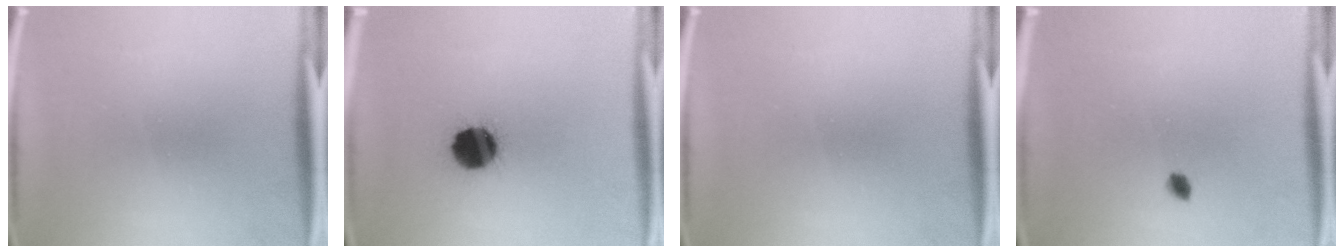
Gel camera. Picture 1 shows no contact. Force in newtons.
{"total": 12.5}
{"total": 0.0}
{"total": 1.5}